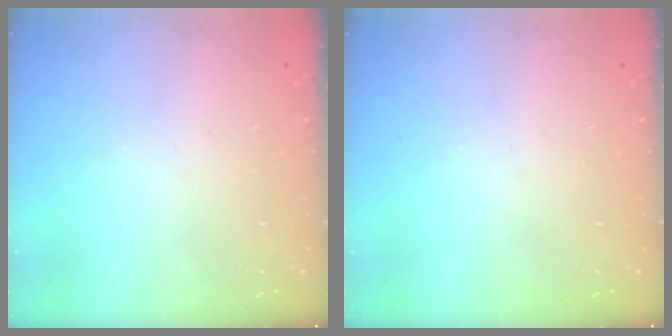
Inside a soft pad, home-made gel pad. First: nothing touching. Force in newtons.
{"total": 0.0}